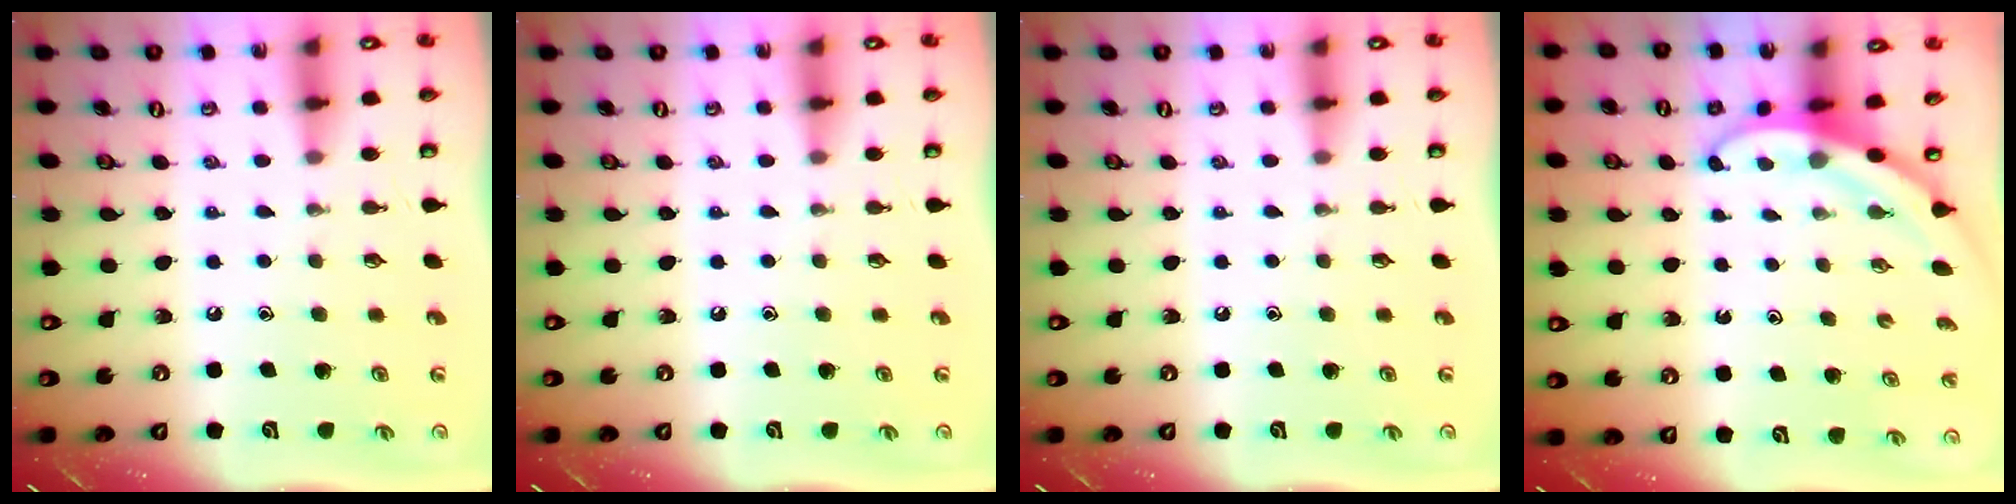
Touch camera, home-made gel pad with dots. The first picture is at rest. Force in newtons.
{"total": 0.0}
{"total": 0.0}
{"total": 3.2, "press": 3.2, "slide": 0.2}